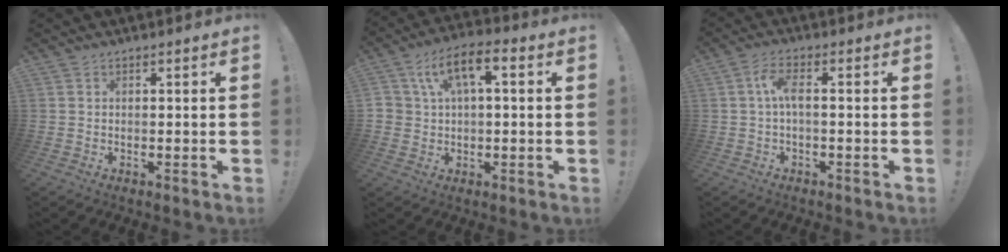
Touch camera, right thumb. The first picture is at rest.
{"total": 9.3, "force": [2.6, 5.5, 7.1], "torque": [-0.115, 0.004, 0.049]}
{"total": 5.6, "force": [0.2, 1.6, 5.4], "torque": [-0.114, 0.005, 0.003]}